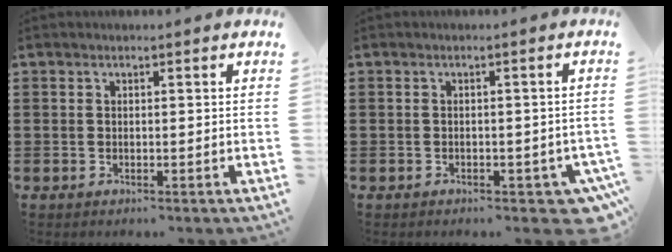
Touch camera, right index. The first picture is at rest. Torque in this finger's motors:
{"motor_torque": [0.45, 0.45, 0.46, 0.01]}